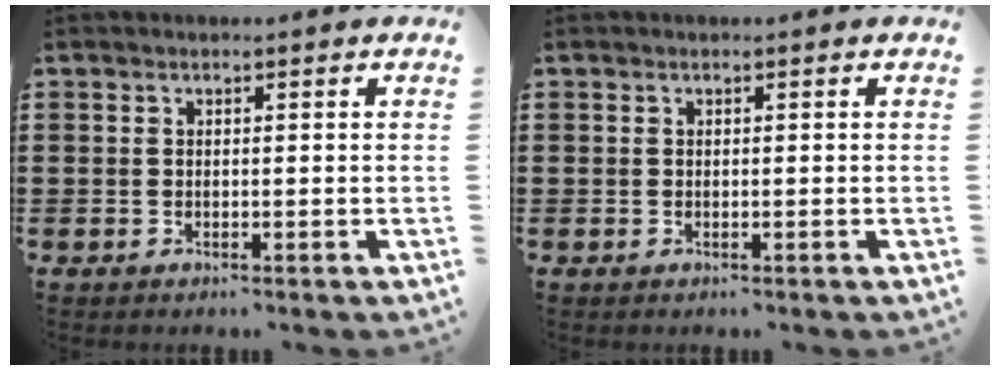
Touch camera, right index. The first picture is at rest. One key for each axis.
{"total": 0.0}